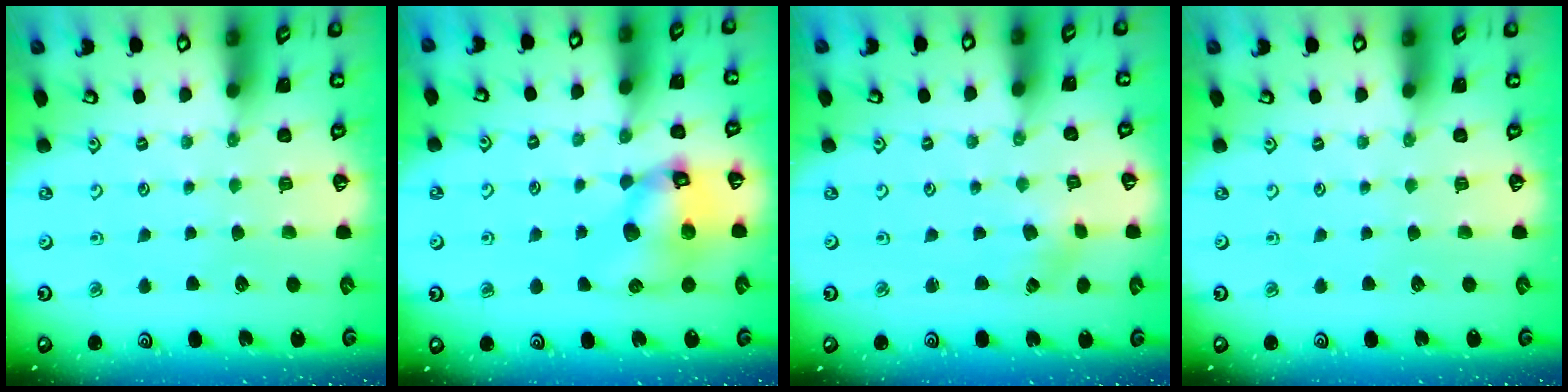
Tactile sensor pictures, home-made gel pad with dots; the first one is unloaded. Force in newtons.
{"total": 12.9, "press": 12.8, "slide": 1.9}
{"total": 2.4, "press": 2.3, "slide": 0.4}
{"total": 0.0}